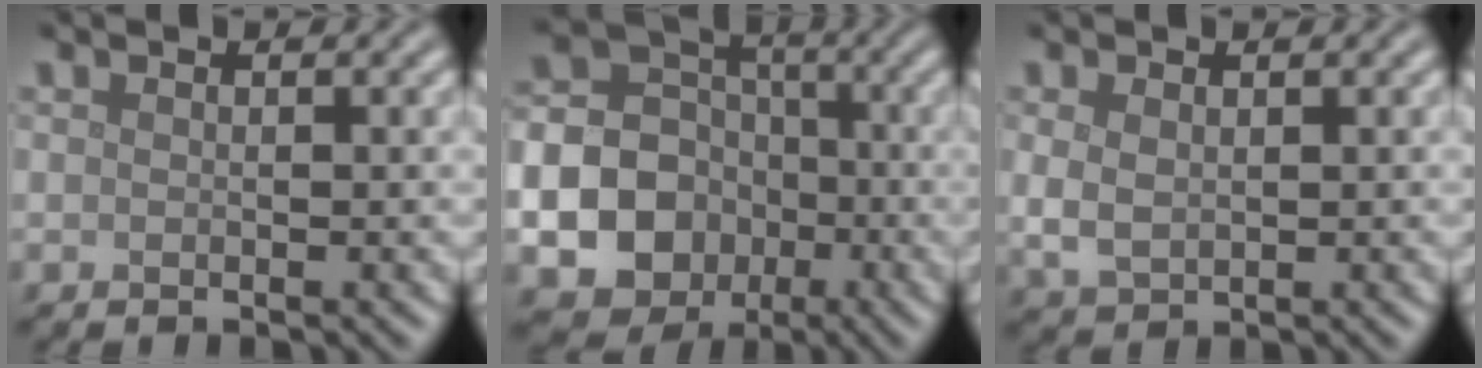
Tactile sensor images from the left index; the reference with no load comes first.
{"total": 19.7, "force": [-5.9, 18.1, 4.9], "torque": [-0.149, -0.052, -0.123]}
{"total": 2.3, "force": [0.3, 1.7, 1.6], "torque": [-0.040, -0.002, 0.011]}